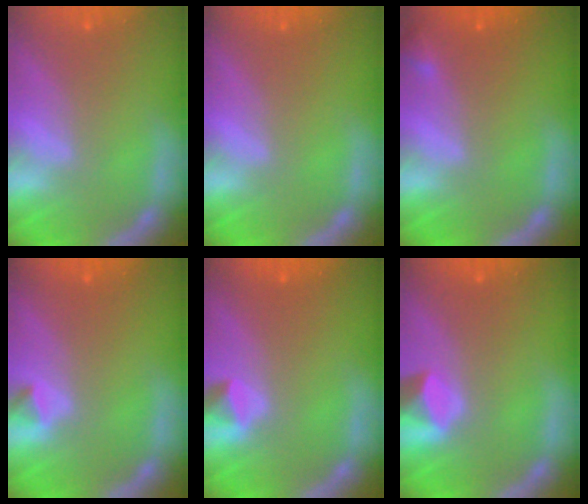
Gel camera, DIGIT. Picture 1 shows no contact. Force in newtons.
{"total": 0.0}
{"total": 0.9}
{"total": 0.9}
{"total": 1.4}
{"total": 2.4}